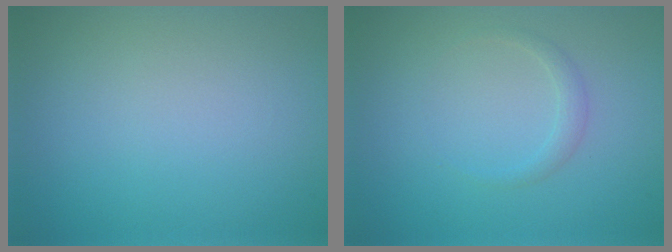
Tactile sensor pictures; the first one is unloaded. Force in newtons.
{"total": 1.0, "press": 1.0, "slide": 0.1}